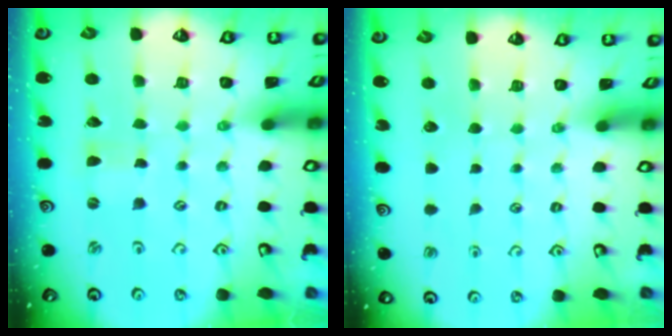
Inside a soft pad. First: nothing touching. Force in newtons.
{"total": 0.0}